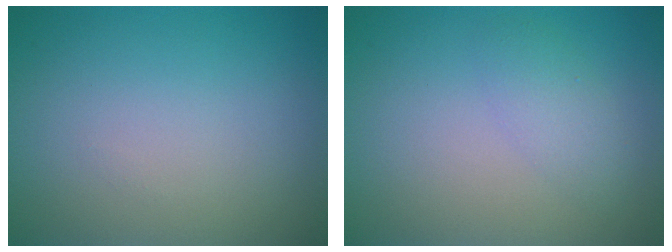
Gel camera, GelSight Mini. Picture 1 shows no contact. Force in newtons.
{"total": 1.9, "press": 1.9, "slide": 0.1}